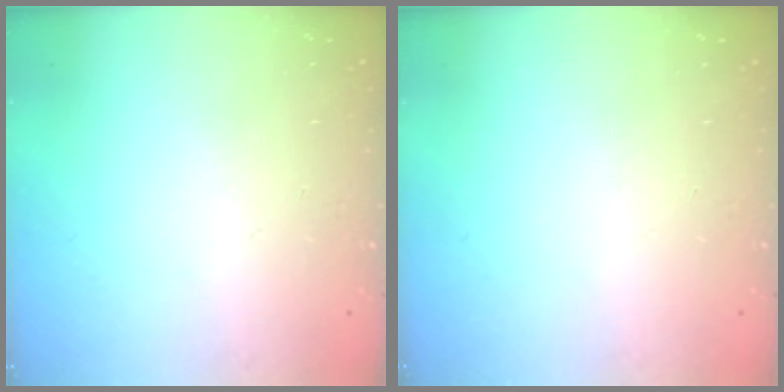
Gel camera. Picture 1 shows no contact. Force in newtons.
{"total": 0.0}